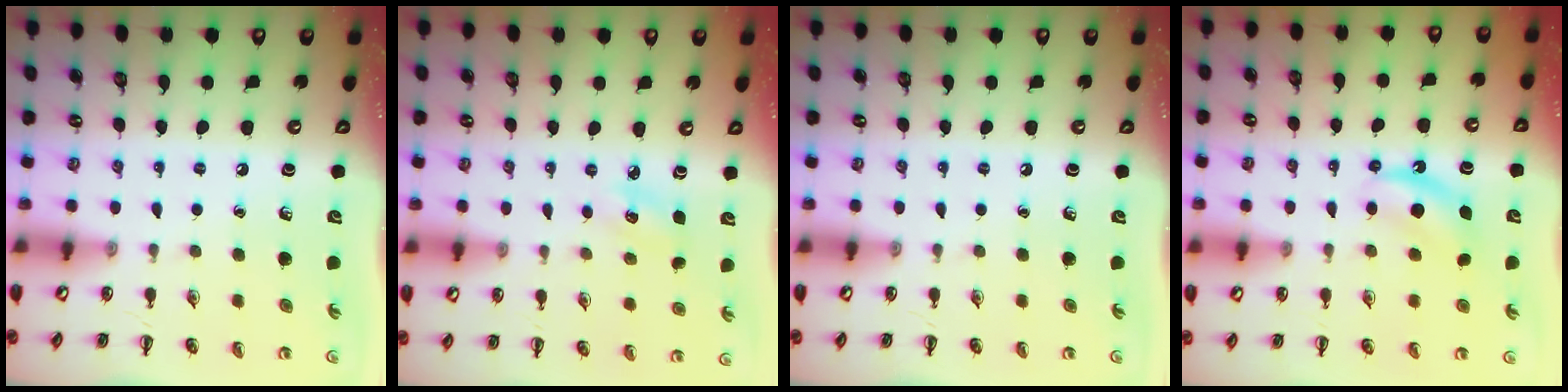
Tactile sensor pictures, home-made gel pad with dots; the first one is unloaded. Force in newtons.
{"total": 4.2, "press": 4.0, "slide": 1.3}
{"total": 0.0}
{"total": 5.7, "press": 5.6, "slide": 1.3}